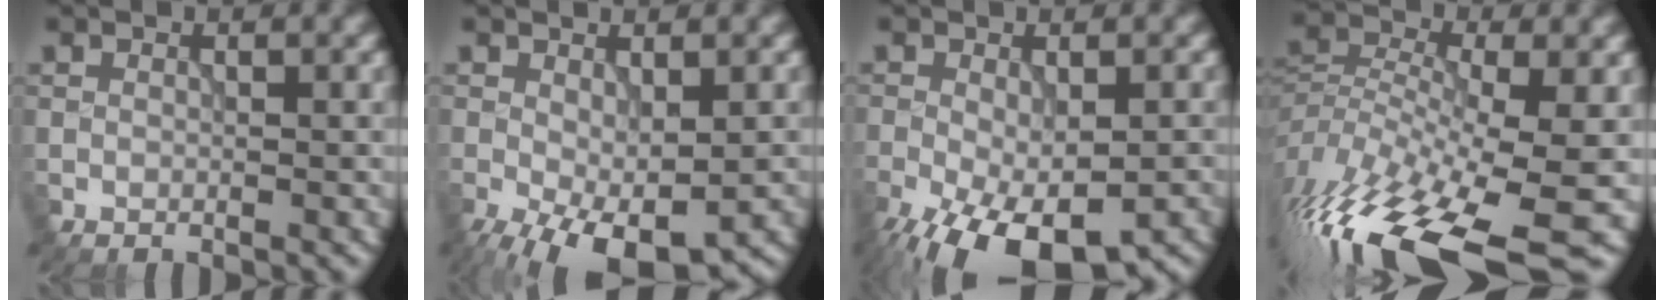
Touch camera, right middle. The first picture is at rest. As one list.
[{"total": 7.5, "force": [-3.5, 3.0, 5.9], "torque": [-0.118, -0.020, -0.044]}, {"total": 11.7, "force": [-6.5, 4.8, 8.4], "torque": [-0.163, -0.046, -0.092]}, {"total": 15.1, "force": [-8.7, 5.2, 11.2], "torque": [-0.241, -0.015, -0.143]}]